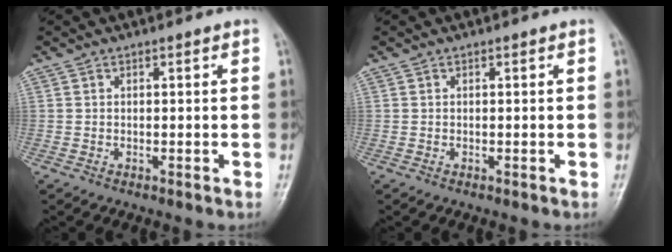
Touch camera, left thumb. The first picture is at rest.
{"total": 0.0}